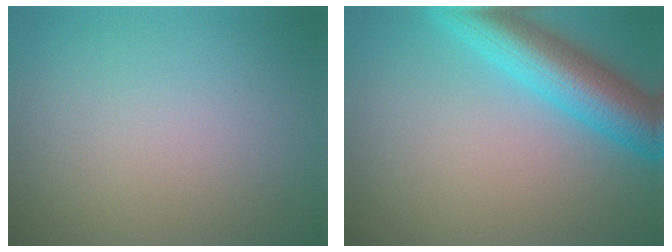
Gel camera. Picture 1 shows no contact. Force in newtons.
{"total": 8.2, "press": 8.2, "slide": 0.3}